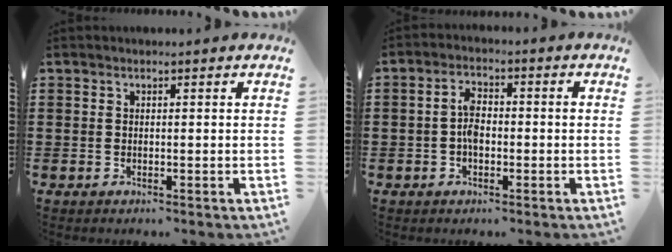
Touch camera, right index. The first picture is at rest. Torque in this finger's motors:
{"motor_torque": [1.05, -0.38, 0.33, 0.12]}